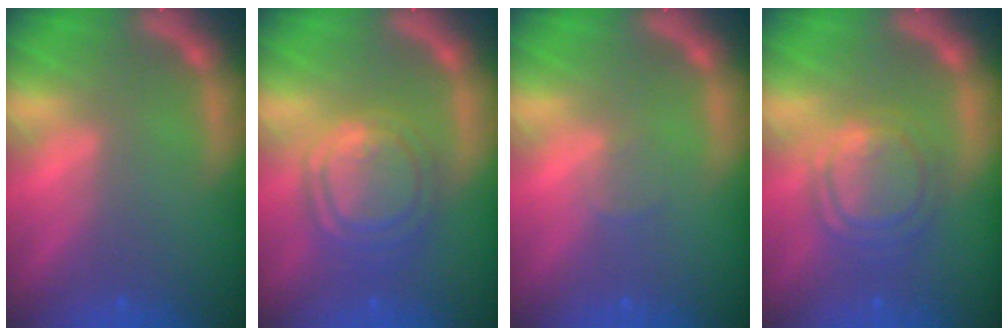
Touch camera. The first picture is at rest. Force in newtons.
{"total": 7.6}
{"total": 1.0}
{"total": 6.1}